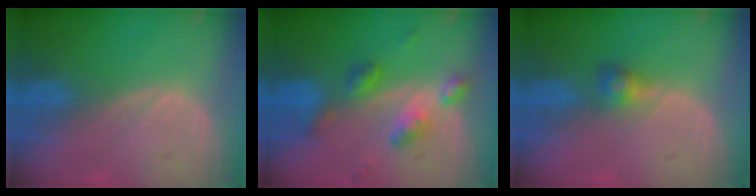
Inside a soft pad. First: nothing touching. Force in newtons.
{"total": 6.2, "press": 5.5, "slide": 3.0}
{"total": 2.6, "press": 2.5, "slide": 0.2}